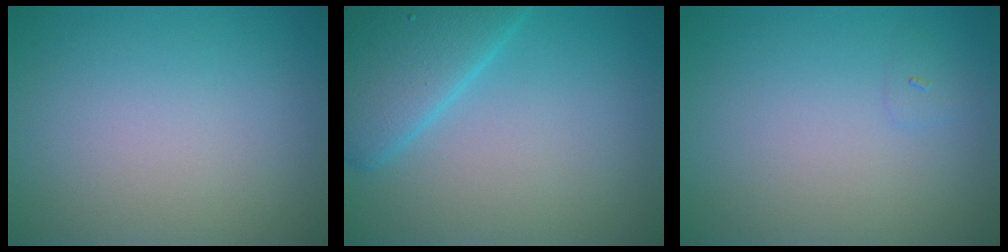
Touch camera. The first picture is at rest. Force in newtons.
{"total": 5.5, "press": 5.5, "slide": 0.3}
{"total": 0.6, "press": 0.6, "slide": 0.1}